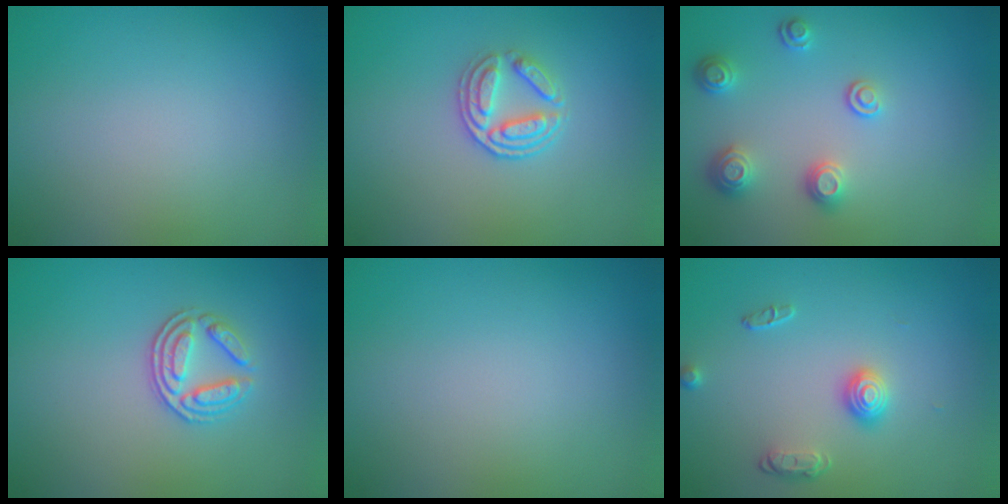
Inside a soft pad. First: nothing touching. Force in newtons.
{"total": 2.9, "press": 2.5, "slide": 1.6}
{"total": 2.5, "press": 2.3, "slide": 0.9}
{"total": 3.0, "press": 2.5, "slide": 1.6}
{"total": 0.0}
{"total": 2.1, "press": 1.6, "slide": 1.4}